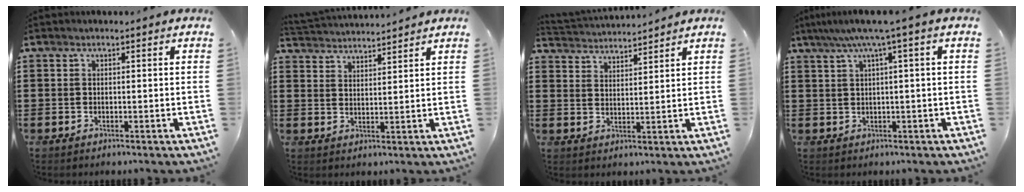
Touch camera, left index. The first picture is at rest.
{"total": 3.0, "force": [3.0, -0.2, -0.3], "torque": [-0.007, -0.016, 0.053]}
{"total": 3.0, "force": [3.0, -0.2, -0.3], "torque": [-0.007, -0.016, 0.054]}
{"total": 4.6, "force": [1.8, -0.5, 4.3], "torque": [-0.085, -0.001, 0.026]}